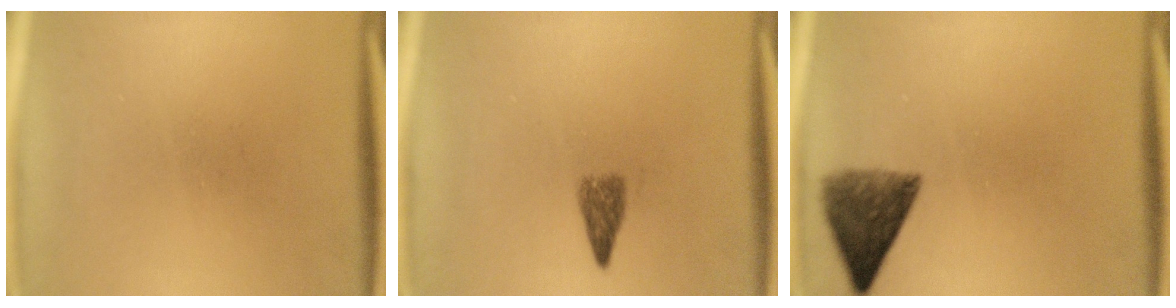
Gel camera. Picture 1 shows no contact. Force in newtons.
{"total": 2.3}
{"total": 6.9}